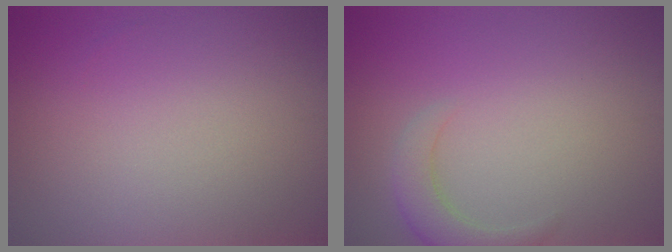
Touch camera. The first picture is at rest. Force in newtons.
{"total": 2.7, "press": 2.7, "slide": 0.3}